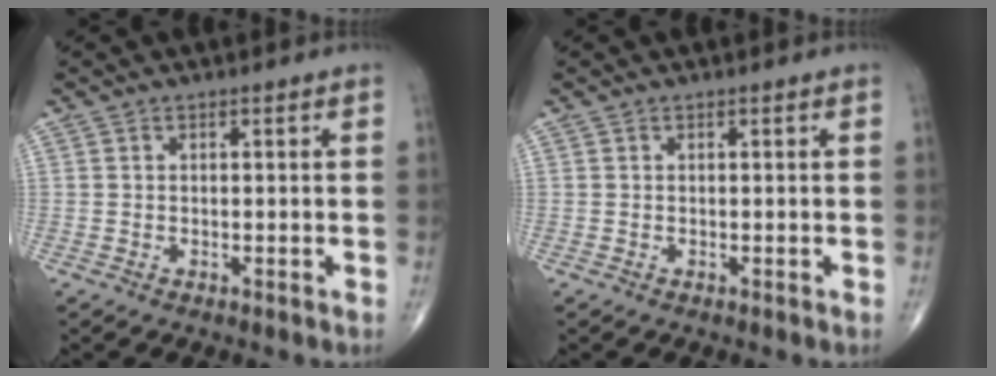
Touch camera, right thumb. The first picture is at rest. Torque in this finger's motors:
{"motor_torque": [-0.05, 0.05, 0.00, 0.00, 0.00]}